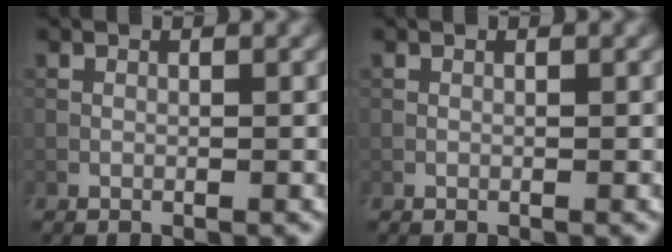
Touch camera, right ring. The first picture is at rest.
{"total": 0.0}